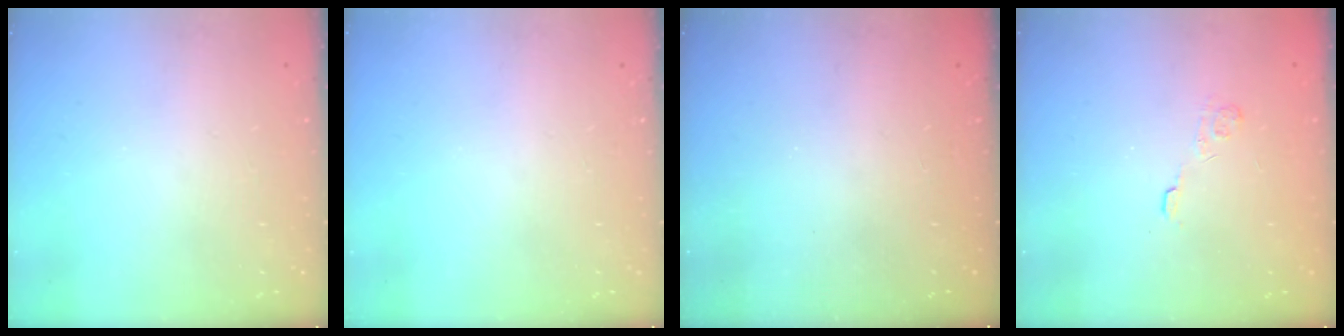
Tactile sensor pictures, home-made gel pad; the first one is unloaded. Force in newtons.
{"total": 0.0}
{"total": 2.4, "press": 2.3, "slide": 0.7}
{"total": 2.8, "press": 2.4, "slide": 1.5}